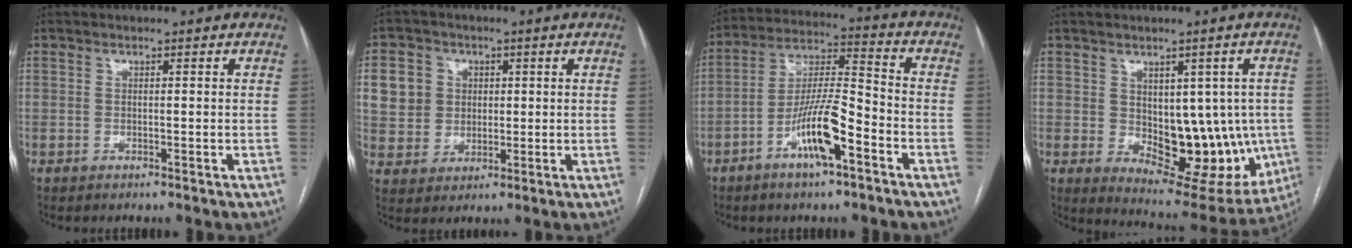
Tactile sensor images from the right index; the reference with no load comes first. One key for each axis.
{"total": 8.1, "fx": 2.0, "fy": 7.5, "fz": 2.2, "tx": -0.051, "ty": 0.021, "tz": 0.045}
{"total": 11.6, "fx": -5.4, "fy": 2.0, "fz": 10.0, "tx": -0.192, "ty": 0.006, "tz": -0.099}
{"total": 15.5, "fx": -1.2, "fy": 8.5, "fz": 12.9, "tx": -0.160, "ty": -0.001, "tz": 0.009}